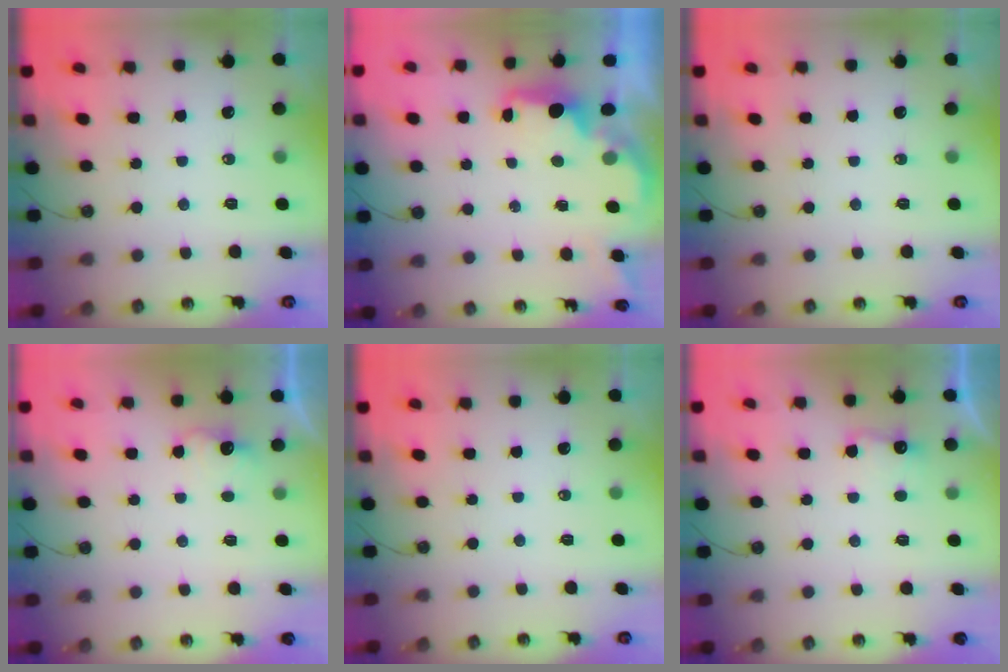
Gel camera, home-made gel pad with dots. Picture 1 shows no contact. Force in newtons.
{"total": 2.2, "press": 2.1, "slide": 0.8}
{"total": 0.0}
{"total": 2.8, "press": 2.7, "slide": 0.9}
{"total": 0.0}
{"total": 4.9, "press": 4.8, "slide": 1.1}